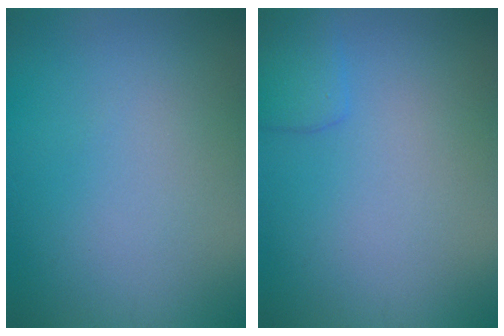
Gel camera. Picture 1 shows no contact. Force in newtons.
{"total": 1.7, "press": 1.7, "slide": 0.1}